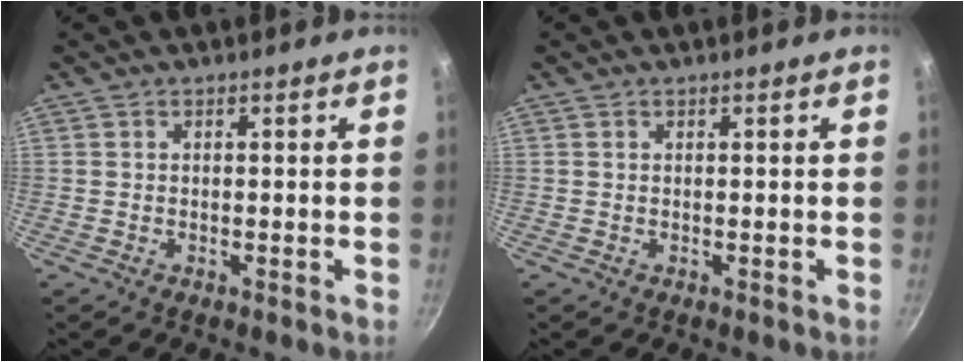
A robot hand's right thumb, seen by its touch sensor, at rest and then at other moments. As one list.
[{"total": 0.0}]